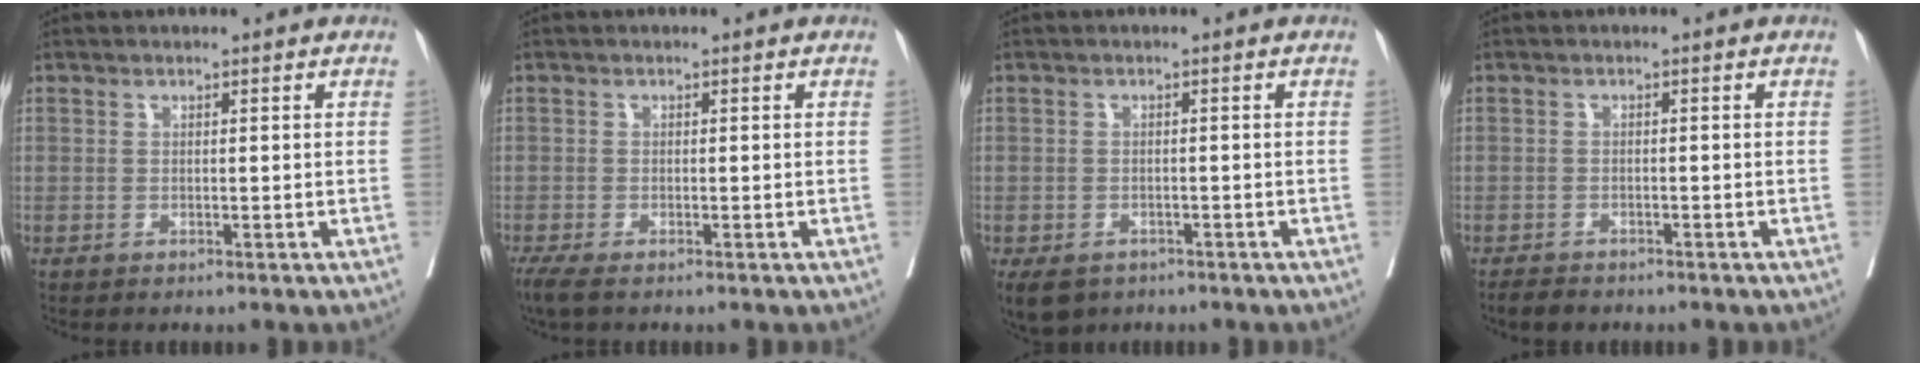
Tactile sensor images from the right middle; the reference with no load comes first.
{"total": 3.0, "force": [-2.3, 0.5, 1.9], "torque": [-0.039, -0.013, -0.042]}
{"total": 6.1, "force": [-4.1, 3.8, 2.3], "torque": [-0.040, -0.005, -0.060]}
{"total": 2.6, "force": [-2.3, 1.0, 0.8], "torque": [-0.018, -0.004, -0.035]}